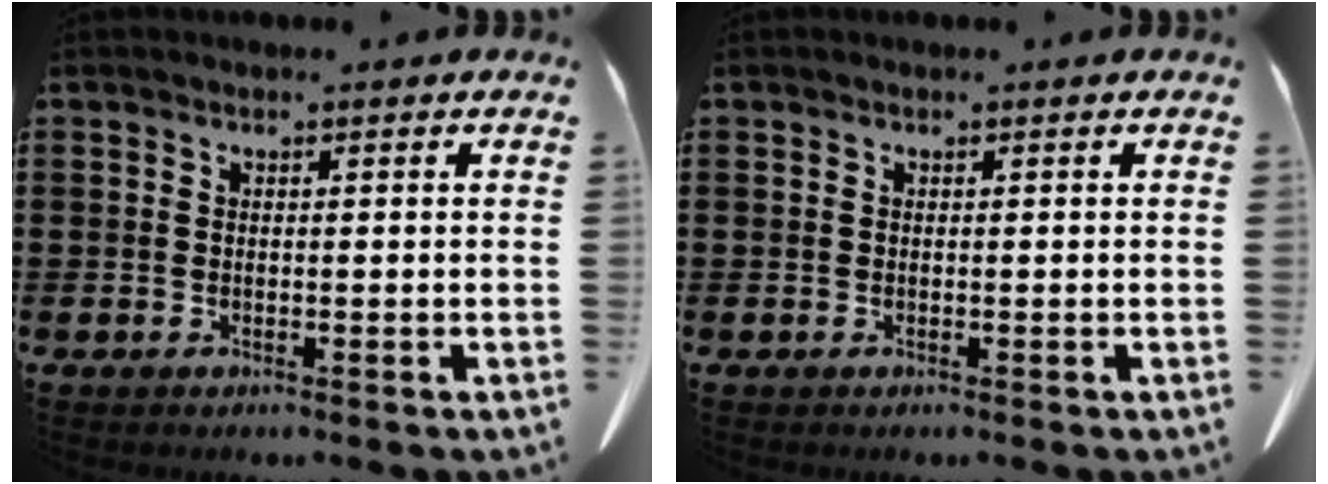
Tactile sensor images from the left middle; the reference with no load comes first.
{"total": 0.0}